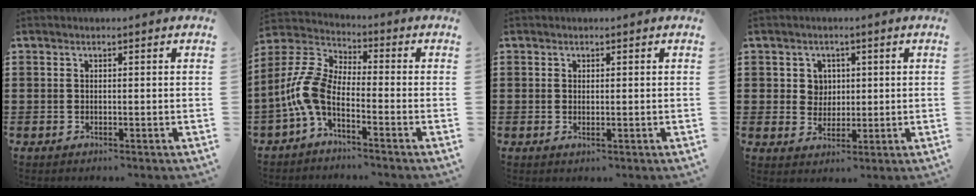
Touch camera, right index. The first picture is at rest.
{"total": 7.6, "force": [-3.3, 2.9, 6.2], "torque": [-0.178, -0.026, -0.077]}
{"total": 0.6, "force": [0.2, 0.1, 0.6], "torque": [-0.012, 0.000, 0.003]}
{"total": 3.4, "force": [0.9, 3.1, 1.0], "torque": [-0.035, 0.009, 0.017]}